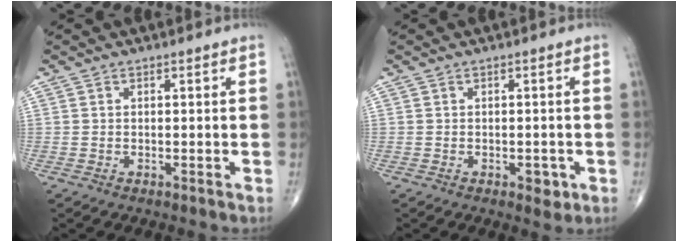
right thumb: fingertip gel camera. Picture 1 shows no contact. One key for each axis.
{"total": 2.5, "fx": -0.9, "fy": 1.4, "fz": 1.8, "tx": -0.009, "ty": 0.002, "tz": -0.009}